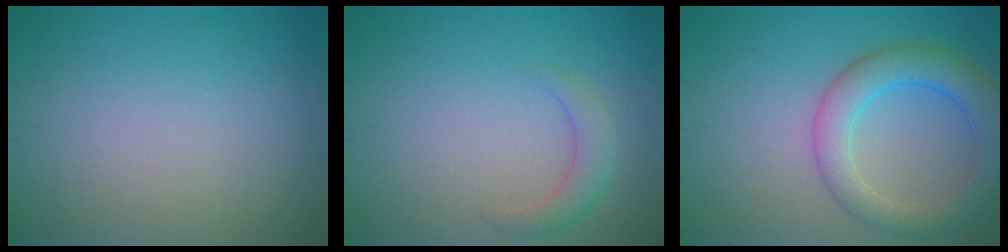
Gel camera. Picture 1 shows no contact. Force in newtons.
{"total": 2.2, "press": 2.2, "slide": 0.1}
{"total": 5.7, "press": 5.7, "slide": 0.2}